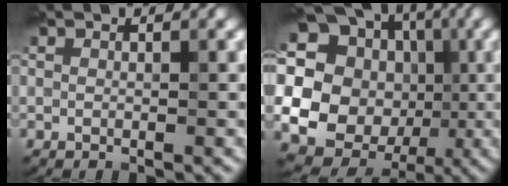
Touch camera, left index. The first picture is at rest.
{"total": 20.7, "force": [3.2, 18.7, 8.2], "torque": [-0.197, 0.031, 0.013]}